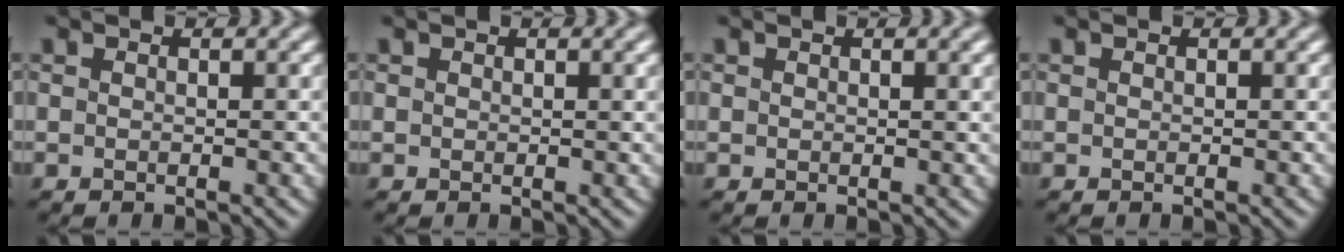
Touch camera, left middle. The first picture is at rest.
{"total": 1.4, "force": [0.9, 0.5, 1.0], "torque": [-0.013, 0.002, 0.015]}
{"total": 1.7, "force": [1.0, 0.5, 1.2], "torque": [-0.015, 0.002, 0.017]}
{"total": 0.0}